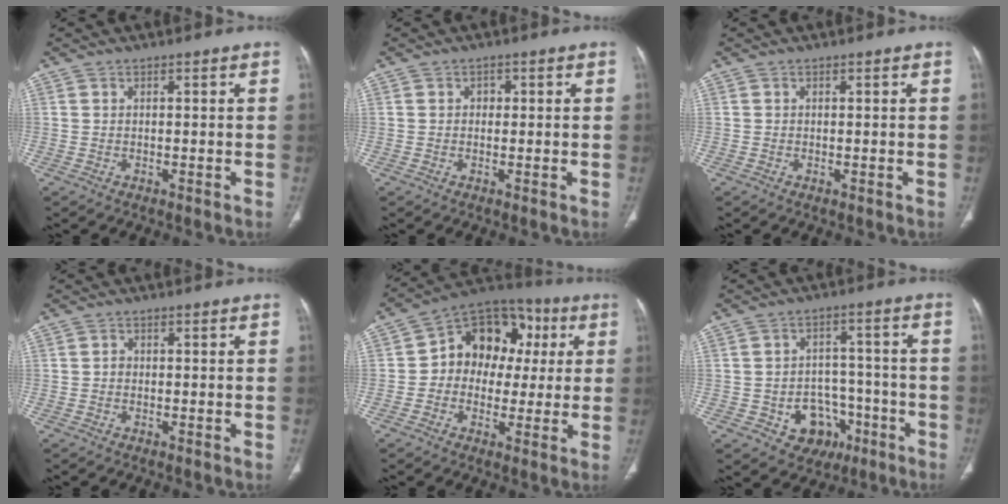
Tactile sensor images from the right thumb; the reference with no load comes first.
{"total": 1.3, "force": [0.1, 1.1, 0.6], "torque": [-0.001, 0.004, -0.002]}
{"total": 0.0}
{"total": 0.8, "force": [-0.2, 0.7, 0.4], "torque": [-0.002, 0.003, -0.006]}
{"total": 15.2, "force": [1.9, 12.1, 9.0], "torque": [-0.073, 0.033, 0.018]}
{"total": 10.0, "force": [-4.3, 8.0, 4.2], "torque": [-0.018, 0.041, -0.052]}